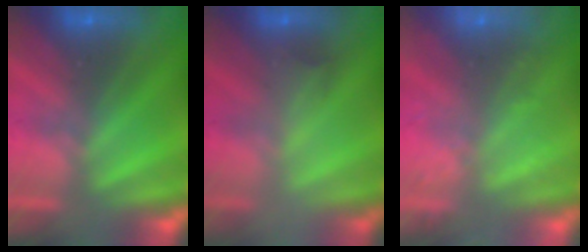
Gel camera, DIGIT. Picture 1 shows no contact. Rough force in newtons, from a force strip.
{"total": 2.1}
{"total": 9.4}